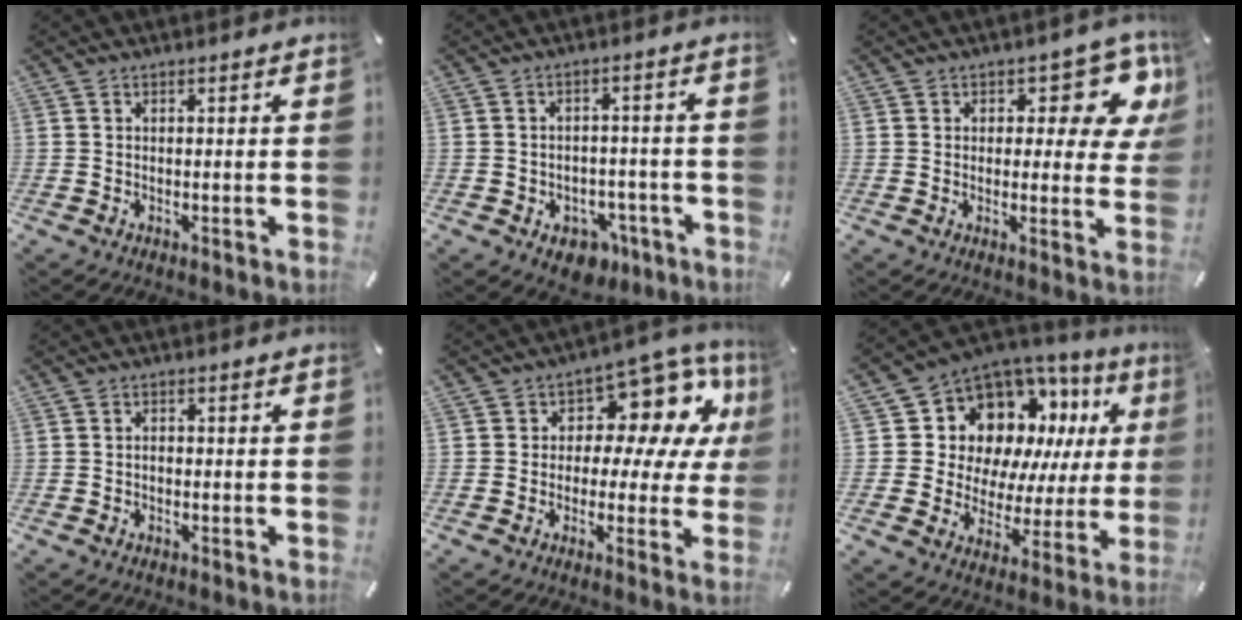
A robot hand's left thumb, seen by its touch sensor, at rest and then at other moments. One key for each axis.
{"total": 6.4, "fx": -3.4, "fy": 4.8, "fz": 2.5, "tx": -0.029, "ty": 0.029, "tz": -0.057}
{"total": 10.1, "fx": 5.1, "fy": 5.6, "fz": 6.7, "tx": -0.069, "ty": -0.030, "tz": 0.084}
{"total": 1.1, "fx": -0.4, "fy": 0.8, "fz": 0.7, "tx": -0.016, "ty": 0.003, "tz": -0.010}
{"total": 10.5, "fx": 4.8, "fy": 7.0, "fz": 6.2, "tx": -0.085, "ty": -0.042, "tz": 0.084}
{"total": 12.8, "fx": 6.8, "fy": 9.8, "fz": 4.8, "tx": -0.087, "ty": -0.075, "tz": 0.132}